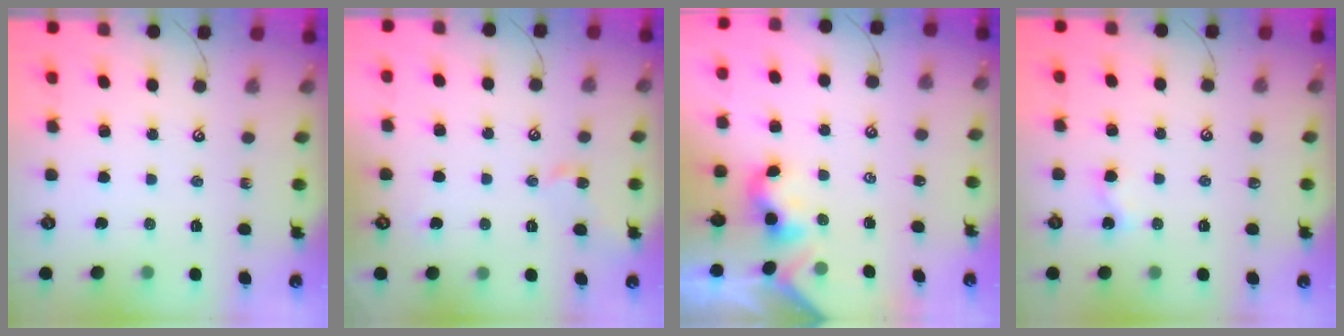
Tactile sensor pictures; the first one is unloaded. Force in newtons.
{"total": 2.5, "press": 2.4, "slide": 0.7}
{"total": 2.3, "press": 2.3, "slide": 0.2}
{"total": 2.3, "press": 2.3, "slide": 0.2}